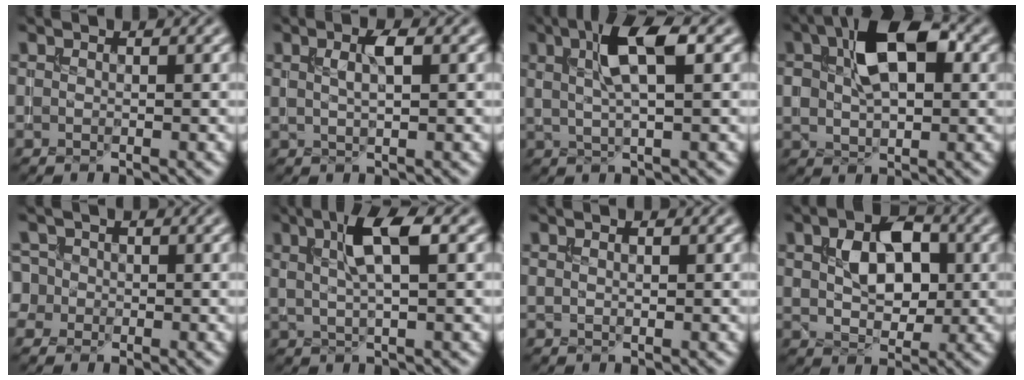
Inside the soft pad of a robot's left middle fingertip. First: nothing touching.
{"total": 2.3, "force": [0.9, 0.6, 2.1], "torque": [-0.038, 0.004, 0.015]}
{"total": 5.1, "force": [1.7, 1.3, 4.6], "torque": [-0.087, 0.006, 0.029]}
{"total": 8.2, "force": [2.1, 4.5, 6.5], "torque": [-0.118, 0.017, 0.030]}
{"total": 3.0, "force": [0.3, 2.8, 0.9], "torque": [0.001, 0.025, -0.021]}
{"total": 4.5, "force": [1.5, 1.1, 4.1], "torque": [-0.078, 0.006, 0.027]}
{"total": 0.6, "force": [0.3, 0.2, 0.5], "torque": [-0.010, 0.001, 0.006]}
{"total": 5.5, "force": [1.4, 3.4, 4.1], "torque": [-0.072, 0.005, 0.020]}